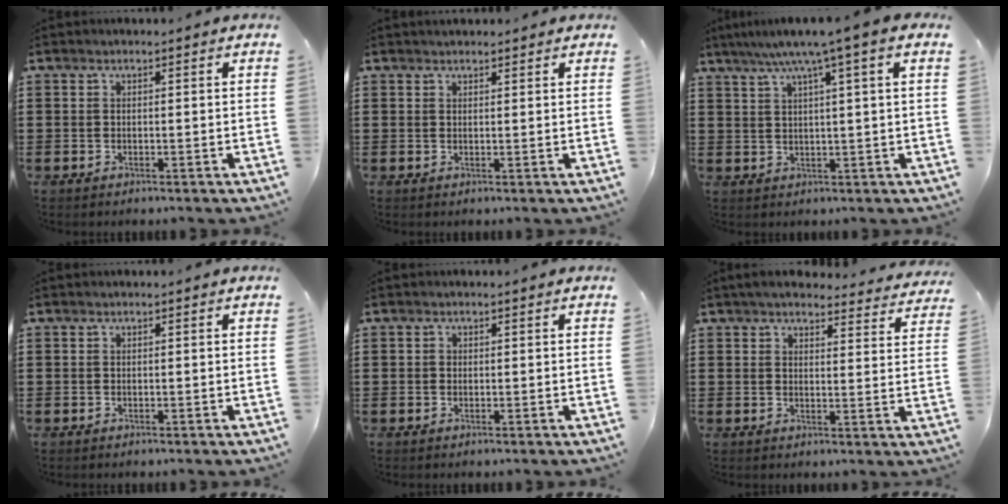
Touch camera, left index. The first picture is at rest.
{"total": 1.2, "force": [1.2, 0.3, 0.1], "torque": [-0.004, 0.004, 0.023]}
{"total": 5.5, "force": [3.1, -0.6, 4.5], "torque": [-0.097, -0.006, 0.046]}
{"total": 0.0}
{"total": 0.5, "force": [0.1, 0.5, 0.1], "torque": [-0.005, 0.003, 0.002]}
{"total": 4.0, "force": [3.8, 0.5, 1.1], "torque": [-0.037, -0.020, 0.065]}